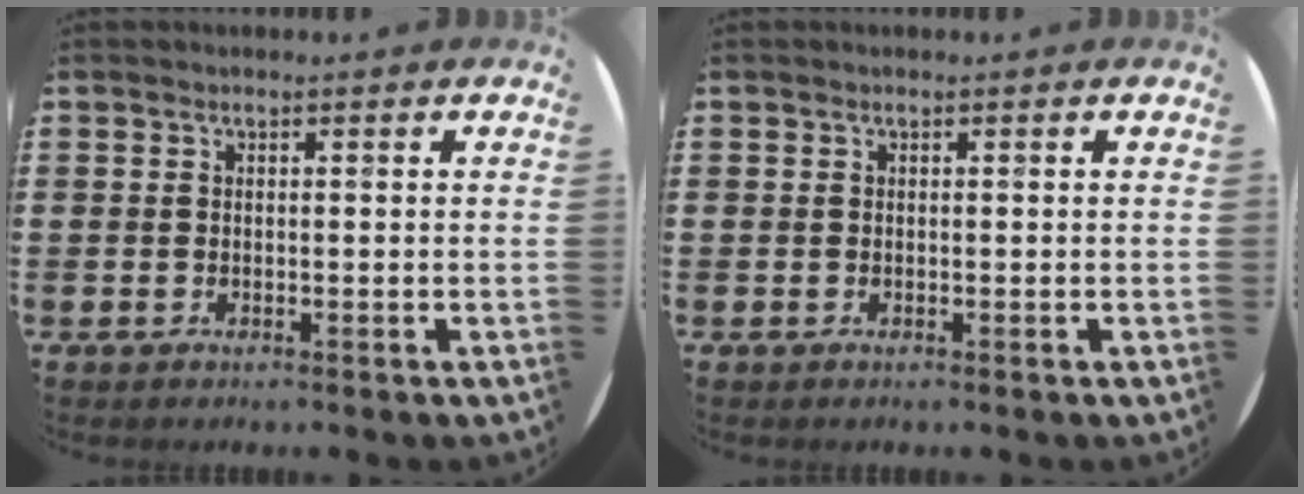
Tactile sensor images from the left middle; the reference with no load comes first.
{"total": 0.0}